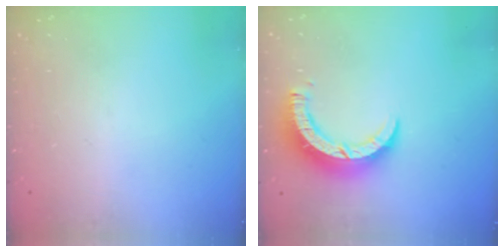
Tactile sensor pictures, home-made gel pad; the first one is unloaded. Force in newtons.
{"total": 9.3, "press": 9.3, "slide": 0.8}